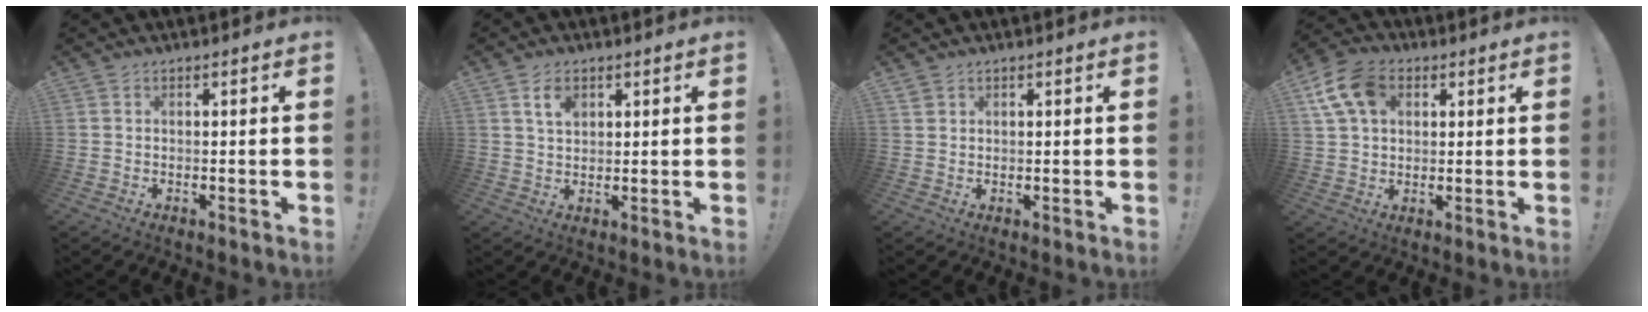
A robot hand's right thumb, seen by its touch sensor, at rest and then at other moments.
{"total": 4.9, "force": [2.2, 3.0, 3.1], "torque": [-0.046, -0.004, 0.038]}
{"total": 1.6, "force": [1.2, 0.9, 0.5], "torque": [-0.003, -0.004, 0.022]}
{"total": 12.7, "force": [4.8, 8.8, 7.7], "torque": [-0.142, -0.009, 0.094]}